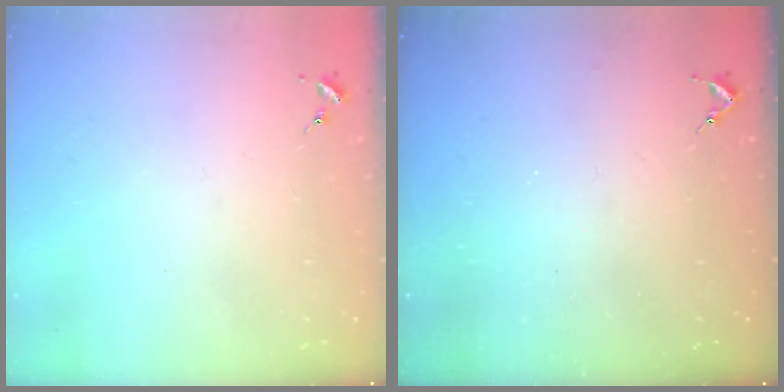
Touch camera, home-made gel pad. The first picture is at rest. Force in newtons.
{"total": 3.1, "press": 3.1, "slide": 0.4}